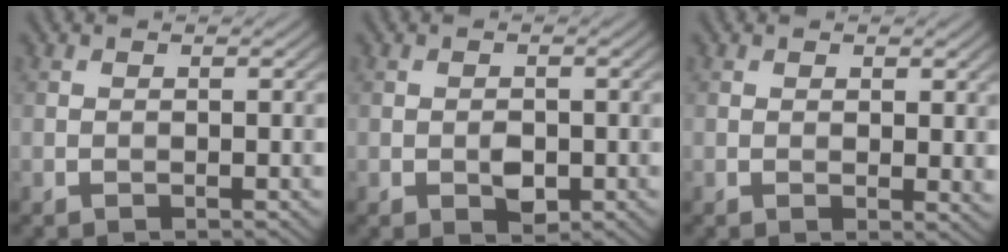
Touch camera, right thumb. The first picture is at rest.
{"total": 2.1, "force": [-0.6, 1.4, 1.5], "torque": [-0.026, -0.004, -0.009]}
{"total": 1.8, "force": [0.7, 0.9, 1.4], "torque": [-0.019, -0.006, 0.015]}